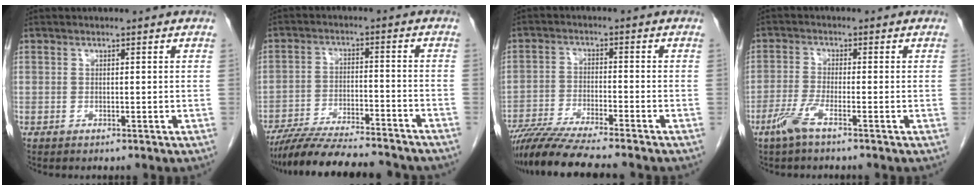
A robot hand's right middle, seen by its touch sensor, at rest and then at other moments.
{"total": 17.7, "force": [-15.8, 2.1, 7.7], "torque": [-0.134, -0.017, -0.240]}
{"total": 11.6, "force": [-10.1, -0.3, 5.7], "torque": [-0.090, -0.025, -0.167]}
{"total": 3.8, "force": [-2.5, 0.2, 2.9], "torque": [-0.070, -0.008, -0.057]}